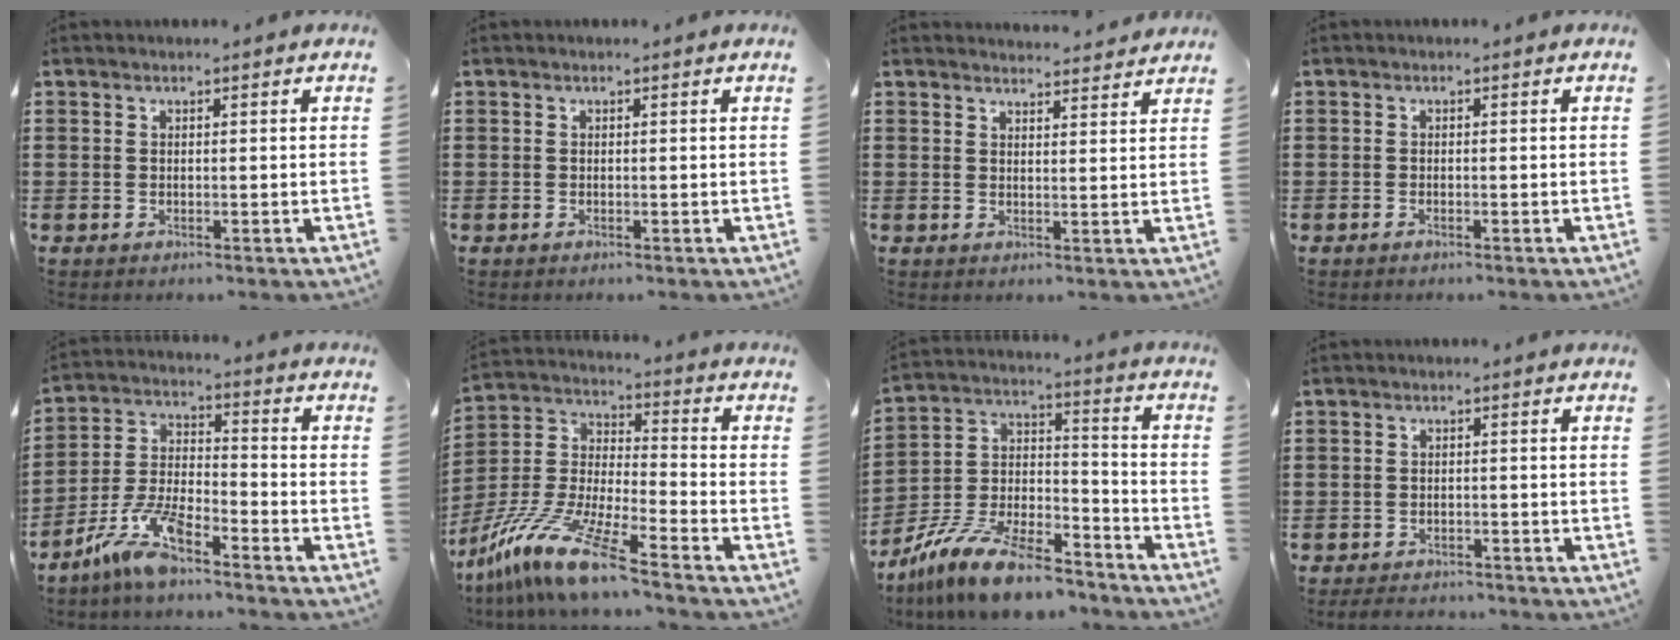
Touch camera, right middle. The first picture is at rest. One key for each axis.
{"total": 0.0}
{"total": 2.6, "fx": 2.6, "fy": 0.0, "fz": -0.2, "tx": 0.004, "ty": -0.011, "tz": 0.048}
{"total": 0.5, "fx": -0.4, "fy": 0.0, "fz": 0.3, "tx": -0.009, "ty": -0.005, "tz": -0.006}
{"total": 9.5, "fx": -7.1, "fy": 2.1, "fz": 6.0, "tx": -0.139, "ty": 0.001, "tz": -0.139}
{"total": 13.1, "fx": -11.0, "fy": 0.0, "fz": 7.1, "tx": -0.164, "ty": 0.003, "tz": -0.222}
{"total": 12.5, "fx": -10.6, "fy": 2.4, "fz": 6.2, "tx": -0.123, "ty": 0.027, "tz": -0.206}
{"total": 2.3, "fx": -2.3, "fy": 0.5, "fz": 0.0, "tx": -0.005, "ty": -0.001, "tz": -0.050}